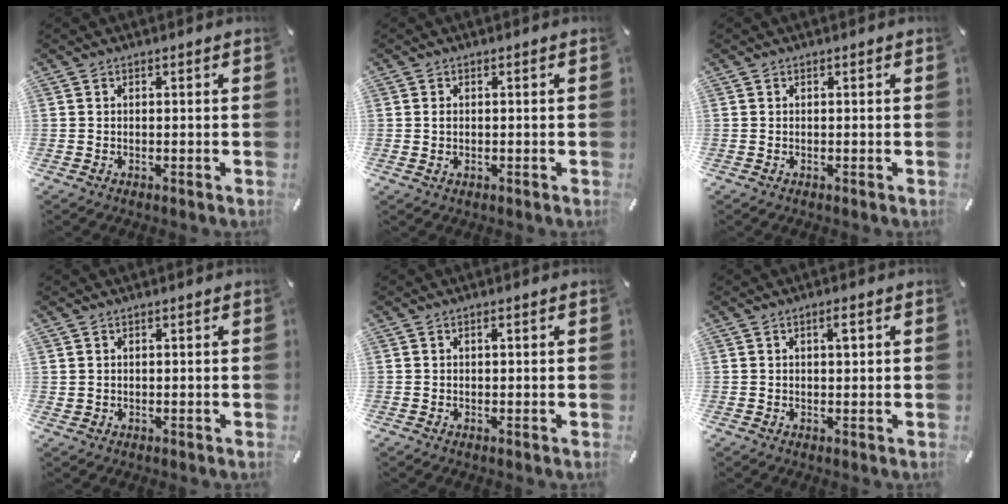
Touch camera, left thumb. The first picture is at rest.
{"total": 1.1, "force": [0.0, 0.6, 0.9], "torque": [-0.020, 0.002, -0.001]}
{"total": 0.0}
{"total": 0.9, "force": [0.5, 0.7, 0.1], "torque": [-0.003, 0.001, 0.010]}
{"total": 0.8, "force": [0.3, 0.4, 0.7], "torque": [-0.014, 0.003, 0.003]}
{"total": 2.4, "force": [0.9, 0.9, 2.0], "torque": [-0.035, 0.001, 0.012]}